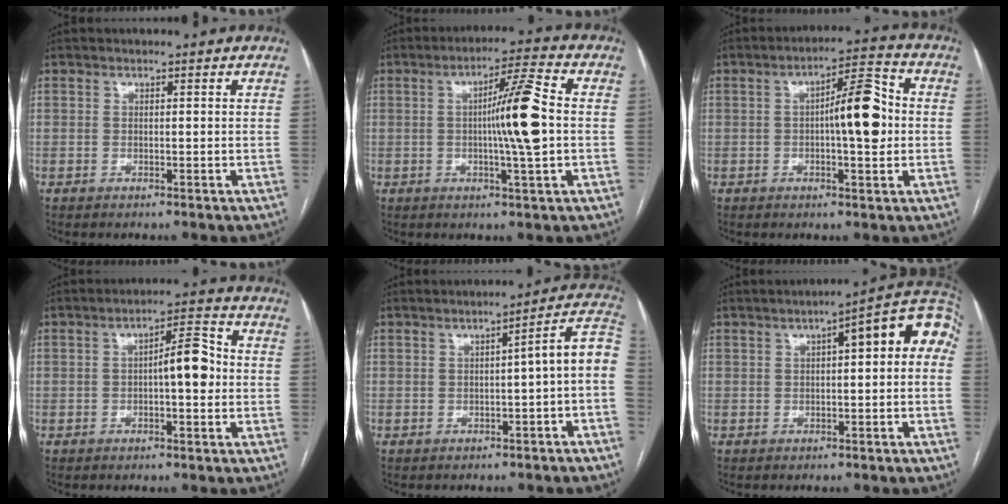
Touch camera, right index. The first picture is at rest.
{"total": 9.9, "force": [-0.2, -0.2, 9.9], "torque": [-0.161, 0.005, -0.008]}
{"total": 9.3, "force": [0.0, 2.1, 9.1], "torque": [-0.138, 0.021, -0.001]}
{"total": 6.3, "force": [-0.4, 1.7, 6.1], "torque": [-0.088, 0.022, -0.008]}
{"total": 7.4, "force": [-1.6, 0.7, 7.2], "torque": [-0.080, 0.030, -0.026]}
{"total": 10.3, "force": [2.1, 2.6, 9.8], "torque": [-0.125, 0.043, 0.018]}